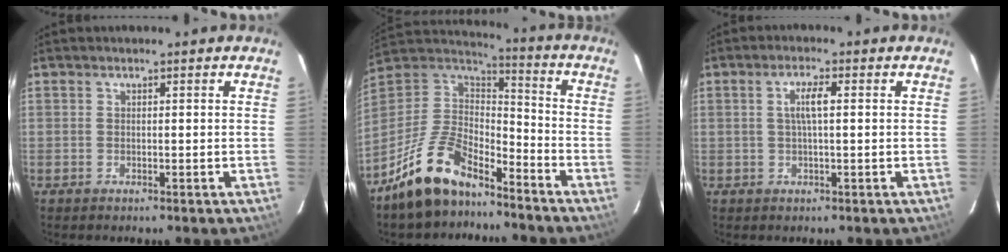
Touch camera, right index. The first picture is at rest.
{"total": 16.4, "force": [-12.3, 7.0, 8.4], "torque": [-0.196, 0.007, -0.224]}
{"total": 3.5, "force": [0.5, 0.5, 3.5], "torque": [-0.066, 0.004, 0.010]}